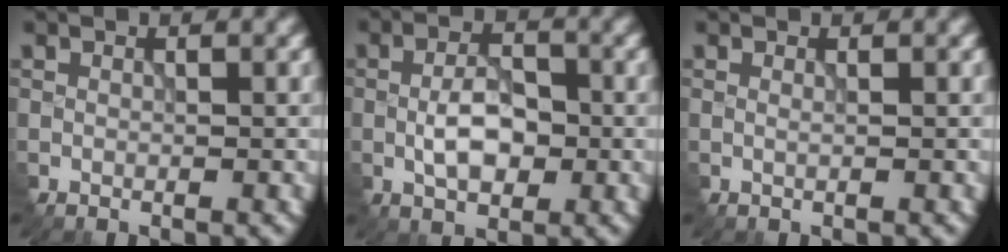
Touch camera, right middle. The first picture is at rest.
{"total": 3.5, "force": [-0.8, 1.9, 2.8], "torque": [-0.063, 0.007, -0.018]}
{"total": 0.6, "force": [0.5, 0.3, 0.3], "torque": [0.002, -0.002, -0.006]}